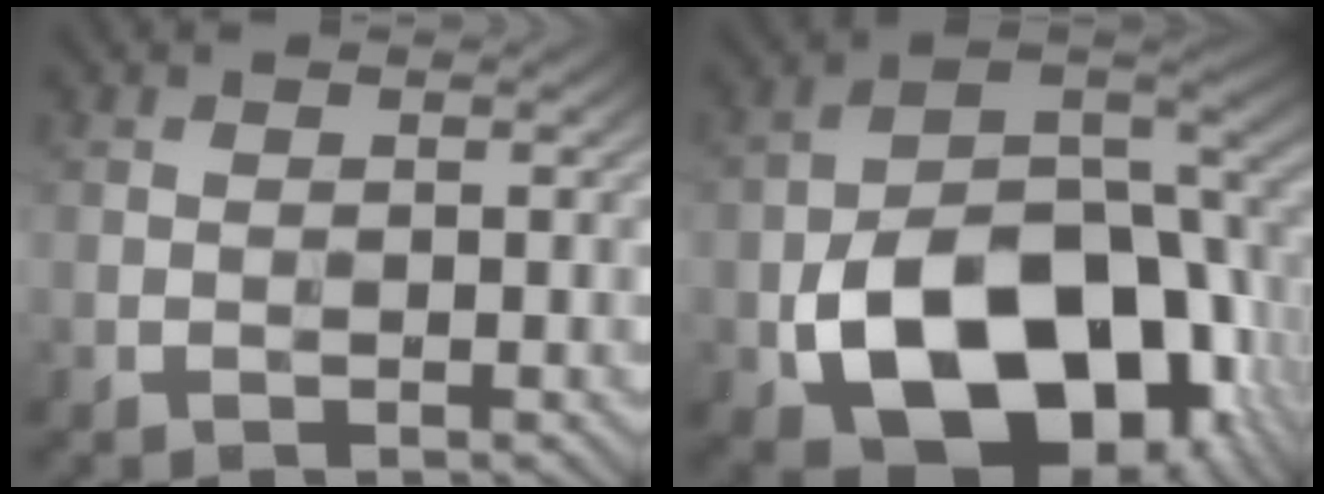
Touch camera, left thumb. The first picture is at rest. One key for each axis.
{"total": 18.0, "fx": -6.2, "fy": 11.5, "fz": 12.3, "tx": -0.203, "ty": -0.042, "tz": -0.097}